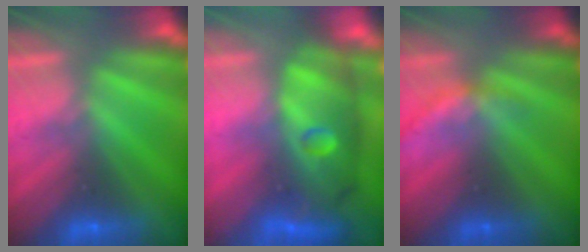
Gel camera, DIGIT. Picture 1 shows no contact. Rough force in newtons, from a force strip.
{"total": 11.1}
{"total": 1.9}